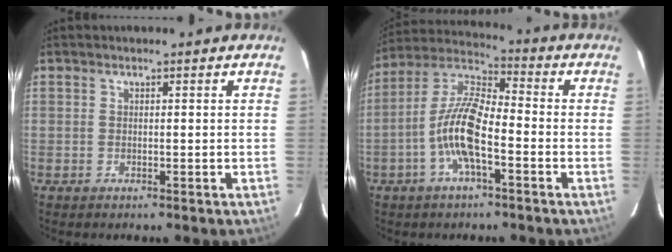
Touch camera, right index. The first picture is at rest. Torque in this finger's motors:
{"motor_torque": [1.32, -0.82, 0.39, 0.15]}